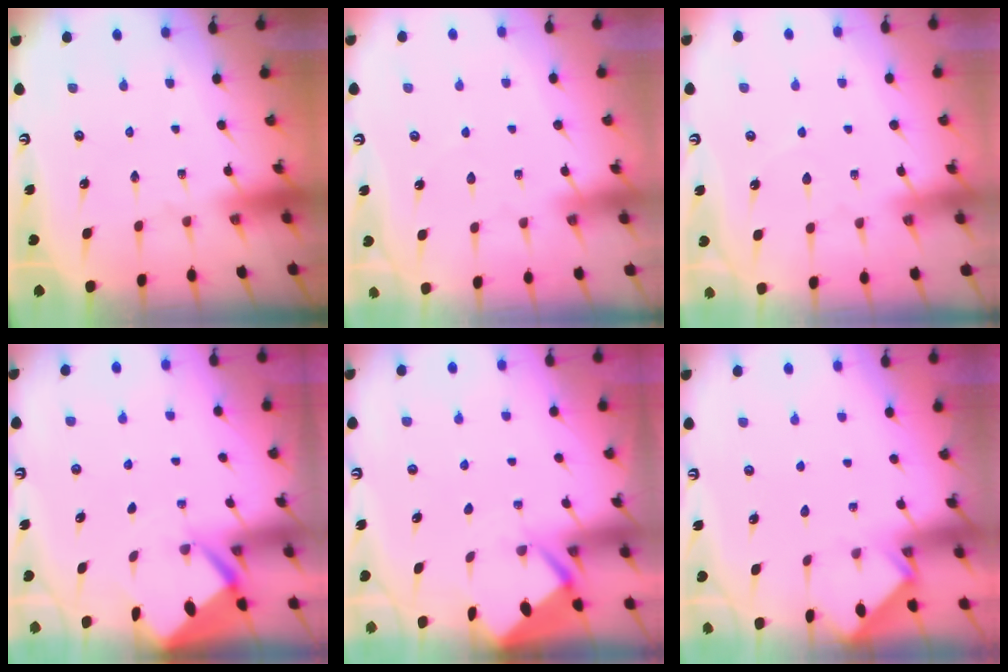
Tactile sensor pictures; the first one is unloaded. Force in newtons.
{"total": 2.2, "press": 2.2, "slide": 0.3}
{"total": 4.2, "press": 4.1, "slide": 0.5}
{"total": 2.7, "press": 2.7, "slide": 0.3}
{"total": 2.8, "press": 2.8, "slide": 0.4}
{"total": 2.5, "press": 2.5, "slide": 0.4}